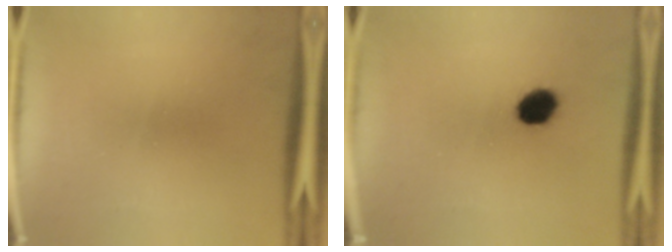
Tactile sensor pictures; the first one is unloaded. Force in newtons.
{"total": 5.6}